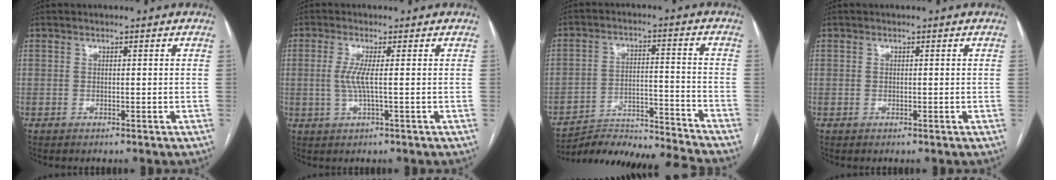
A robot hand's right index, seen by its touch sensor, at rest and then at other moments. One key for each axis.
{"total": 3.3, "fx": 0.0, "fy": -0.1, "fz": 3.3, "tx": -0.077, "ty": -0.004, "tz": 0.001}
{"total": 15.5, "fx": -15.2, "fy": -1.3, "fz": 2.5, "tx": -0.043, "ty": 0.014, "tz": -0.240}
{"total": 0.0}